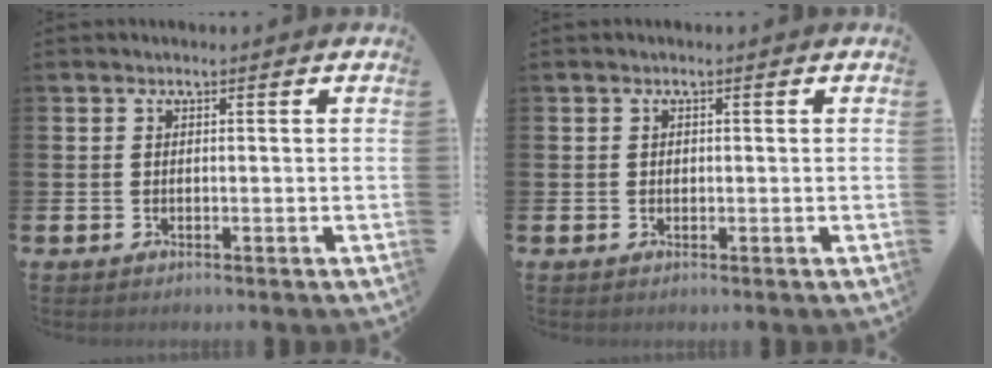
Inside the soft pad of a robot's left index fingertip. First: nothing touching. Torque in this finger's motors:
{"motor_torque": [0.02, 0.03, 0.00, 0.02]}